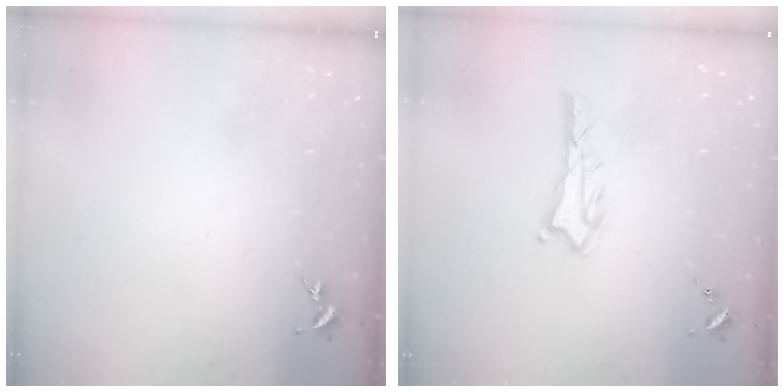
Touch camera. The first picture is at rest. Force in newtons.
{"total": 0.7, "press": 0.7, "slide": 0.1}